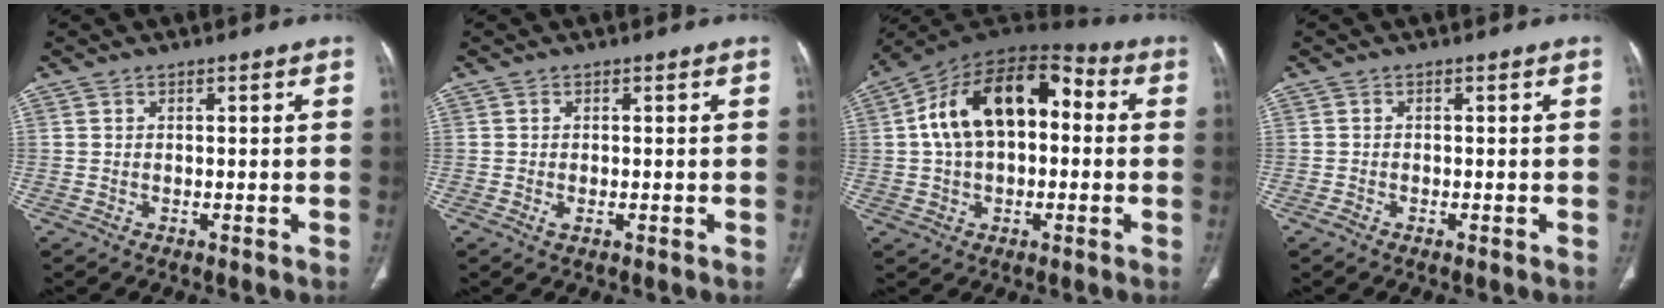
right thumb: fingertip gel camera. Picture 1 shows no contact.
{"total": 1.2, "force": [-0.4, 0.6, 1.0], "torque": [-0.024, -0.002, -0.006]}
{"total": 18.4, "force": [2.0, 11.2, 14.4], "torque": [-0.224, 0.046, 0.027]}
{"total": 0.7, "force": [-0.5, 0.3, 0.4], "torque": [-0.013, -0.001, -0.013]}